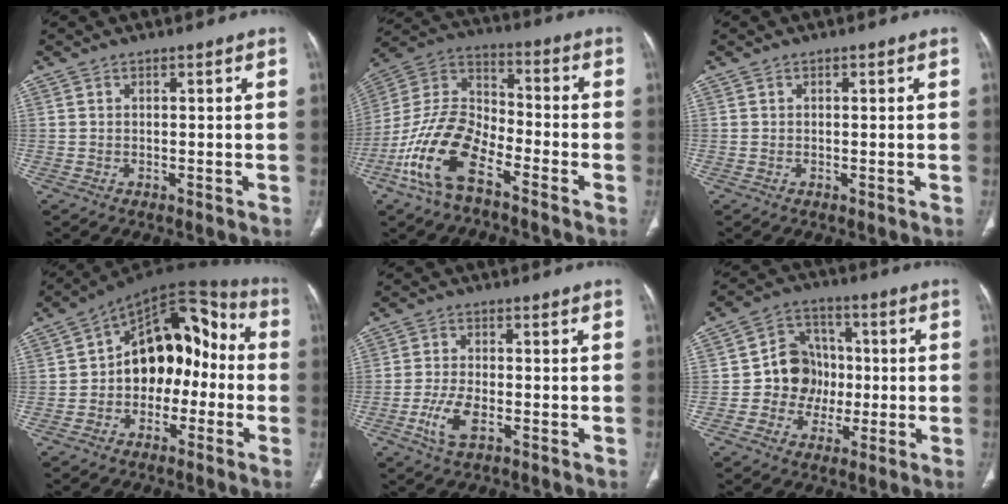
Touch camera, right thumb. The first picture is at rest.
{"total": 15.4, "force": [-8.3, 7.0, 10.9], "torque": [-0.219, 0.055, -0.170]}
{"total": 0.0}
{"total": 16.0, "force": [-1.8, 10.7, 11.8], "torque": [-0.122, 0.055, -0.041]}
{"total": 5.6, "force": [-2.2, 2.5, 4.6], "torque": [-0.102, 0.006, -0.041]}
{"total": 10.5, "force": [-0.9, 9.4, 4.5], "torque": [-0.020, 0.026, -0.022]}